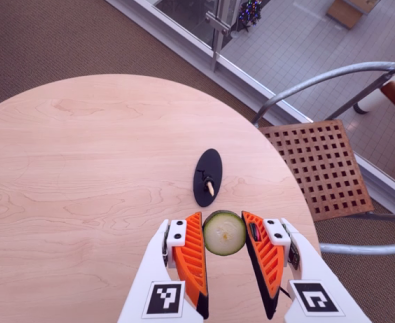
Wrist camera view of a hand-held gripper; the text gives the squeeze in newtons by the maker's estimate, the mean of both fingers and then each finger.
{"total": 7.5, "left": 7.5, "right": 7.5}